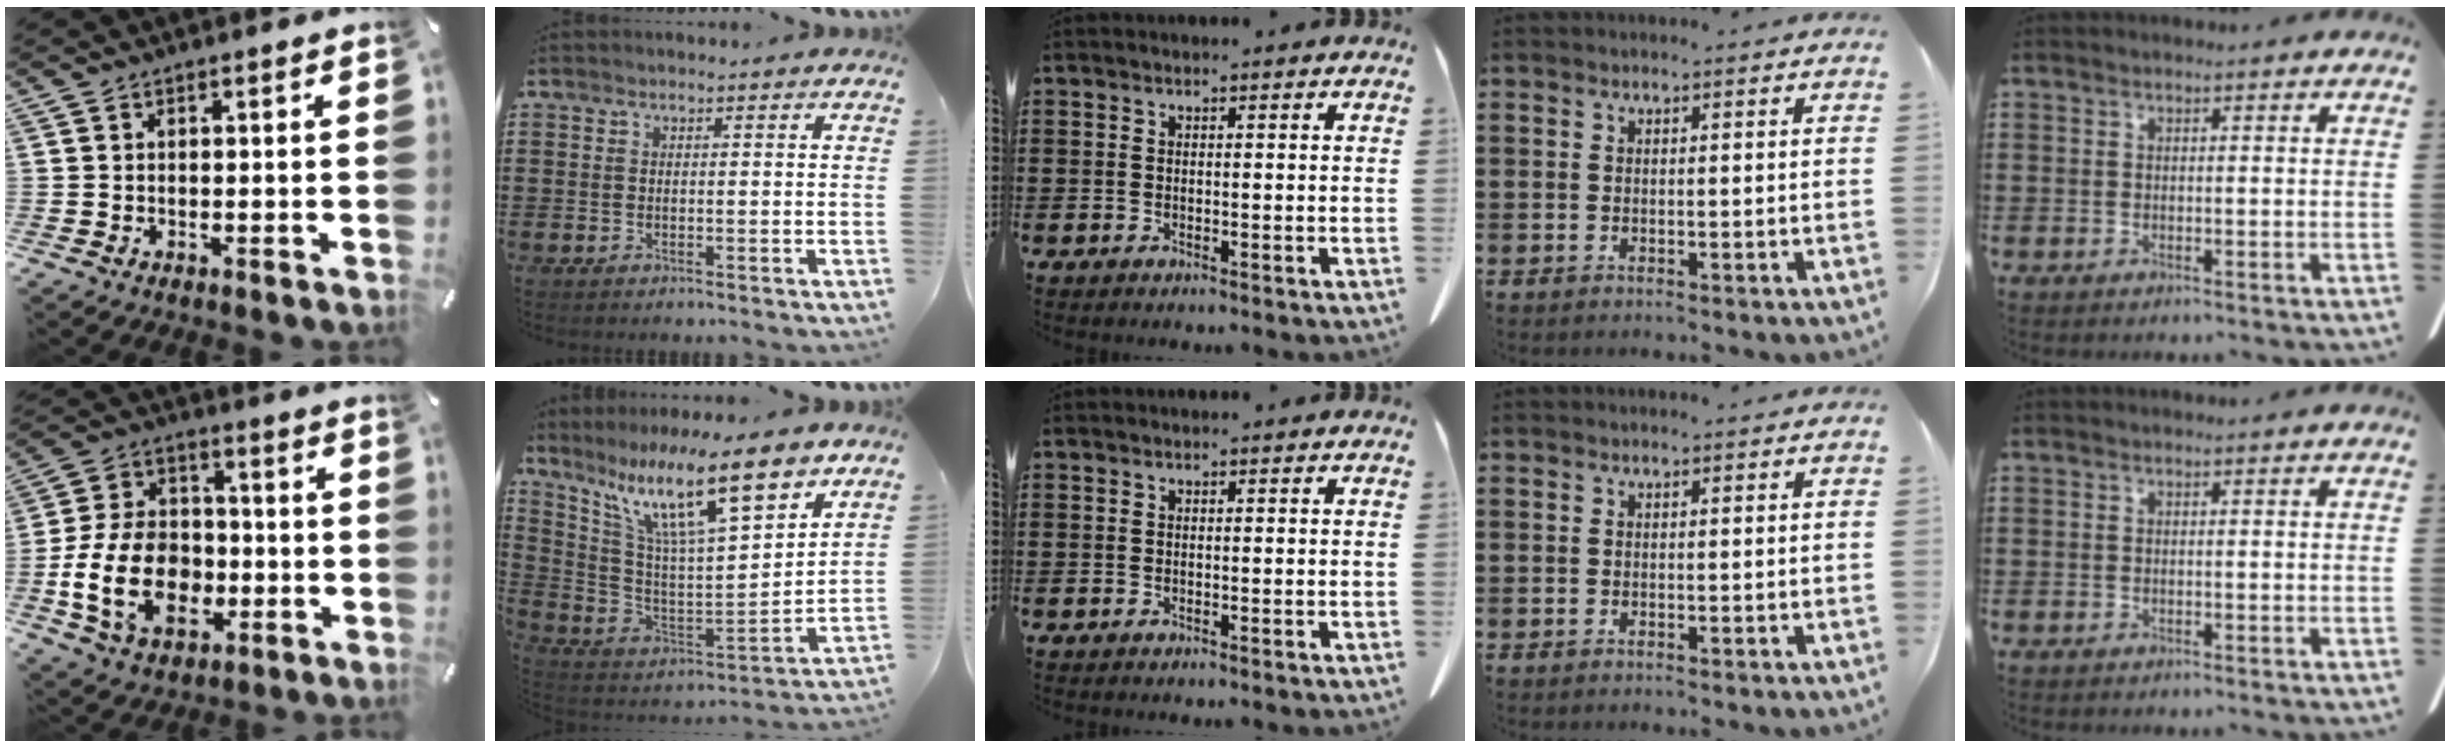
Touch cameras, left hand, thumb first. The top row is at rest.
{"thumb": {"total": 17.2, "force": [-4.6, 12.3, 11.2], "torque": [-0.241, 0.022, -0.082]}, "index": {"total": 14.8, "force": [9.7, 3.4, 10.6], "torque": [-0.207, -0.048, 0.161]}}